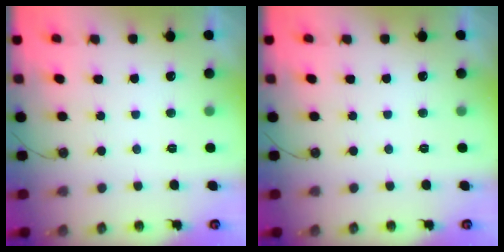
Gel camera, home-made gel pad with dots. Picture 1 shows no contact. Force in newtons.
{"total": 0.0}